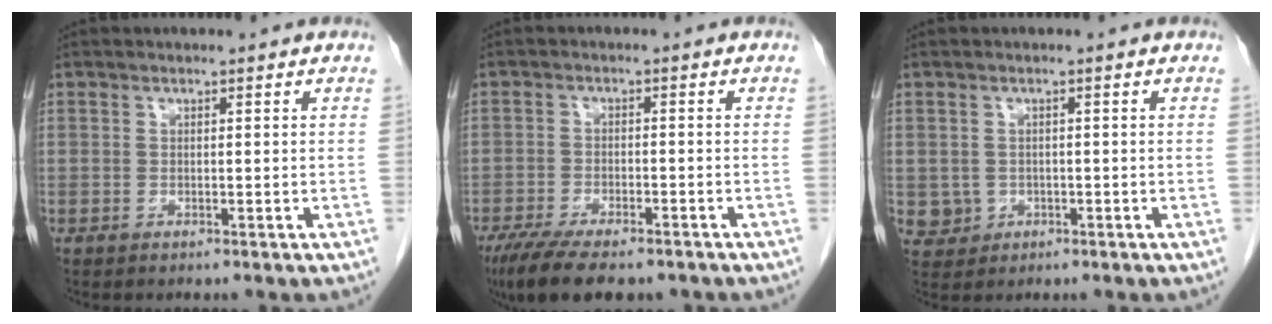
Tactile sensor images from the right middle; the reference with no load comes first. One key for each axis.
{"total": 11.8, "fx": -8.9, "fy": 3.9, "fz": 6.8, "tx": -0.112, "ty": -0.014, "tz": -0.135}
{"total": 2.8, "fx": -0.4, "fy": 2.7, "fz": 0.5, "tx": -0.004, "ty": 0.005, "tz": 0.002}